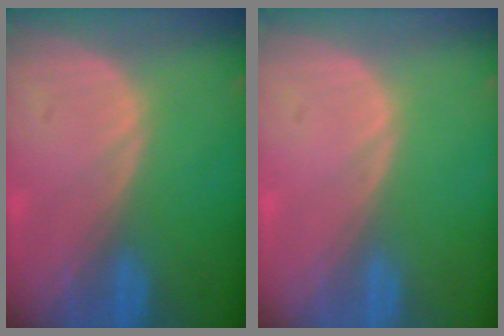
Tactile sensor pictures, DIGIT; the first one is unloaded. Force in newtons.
{"total": 0.0}